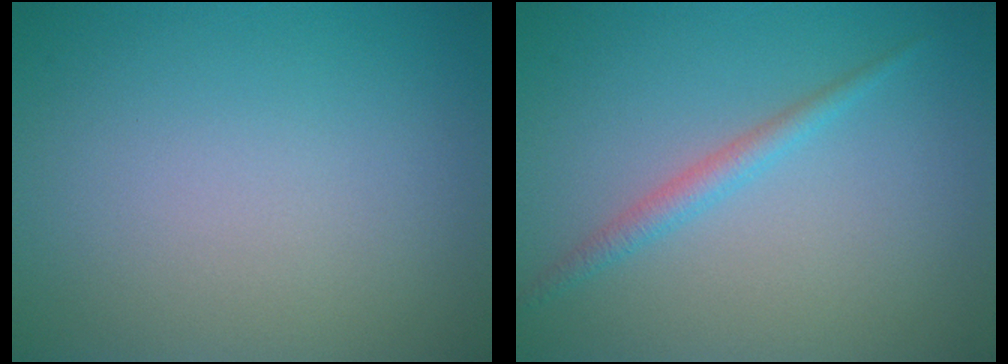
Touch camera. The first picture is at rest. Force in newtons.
{"total": 1.7, "press": 1.7, "slide": 0.1}